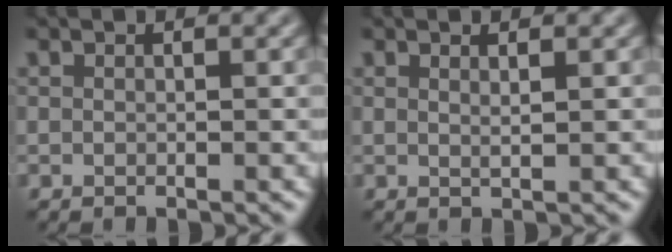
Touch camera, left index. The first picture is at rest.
{"total": 0.9, "force": [0.4, 0.3, 0.8], "torque": [-0.006, 0.001, 0.005]}